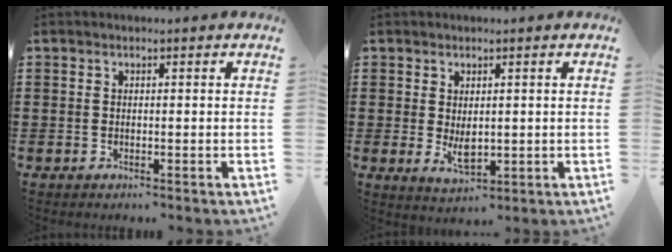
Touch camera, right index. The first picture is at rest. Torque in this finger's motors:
{"motor_torque": [-0.42, 1.28, 0.13, 0.09]}